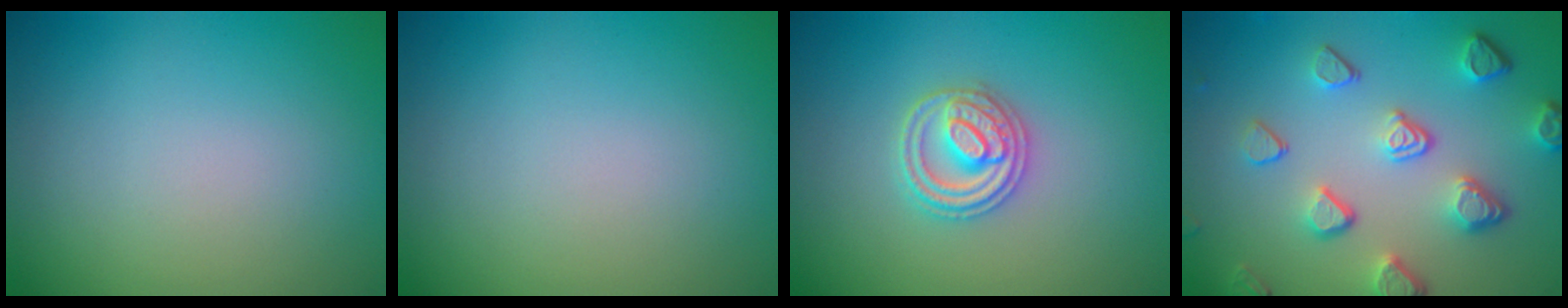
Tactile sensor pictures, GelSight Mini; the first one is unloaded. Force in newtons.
{"total": 0.0}
{"total": 3.7, "press": 3.7, "slide": 0.4}
{"total": 5.0, "press": 3.8, "slide": 3.3}